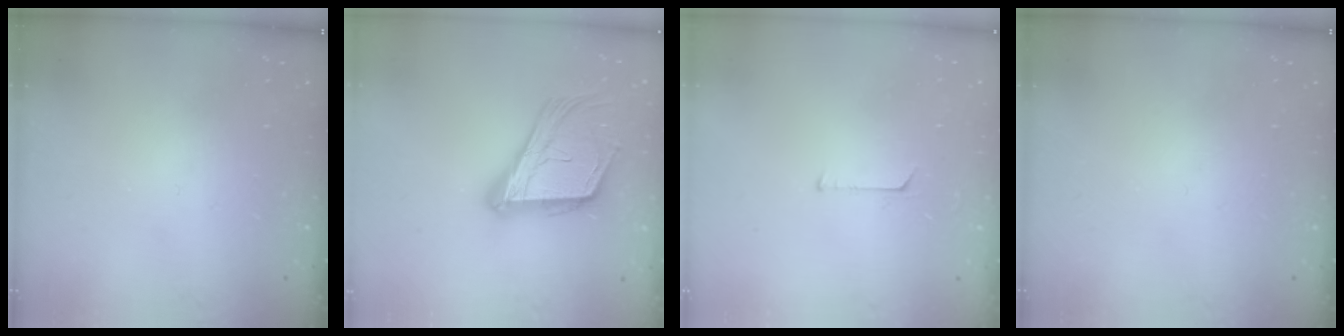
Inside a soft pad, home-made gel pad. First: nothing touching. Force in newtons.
{"total": 19.3, "press": 18.8, "slide": 4.6}
{"total": 4.6, "press": 4.6, "slide": 0.3}
{"total": 0.0}